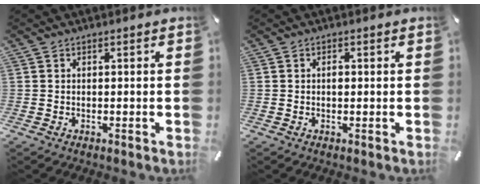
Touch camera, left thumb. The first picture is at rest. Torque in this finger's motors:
{"motor_torque": [0.12, 0.04, 0.27, -0.11, 0.00]}